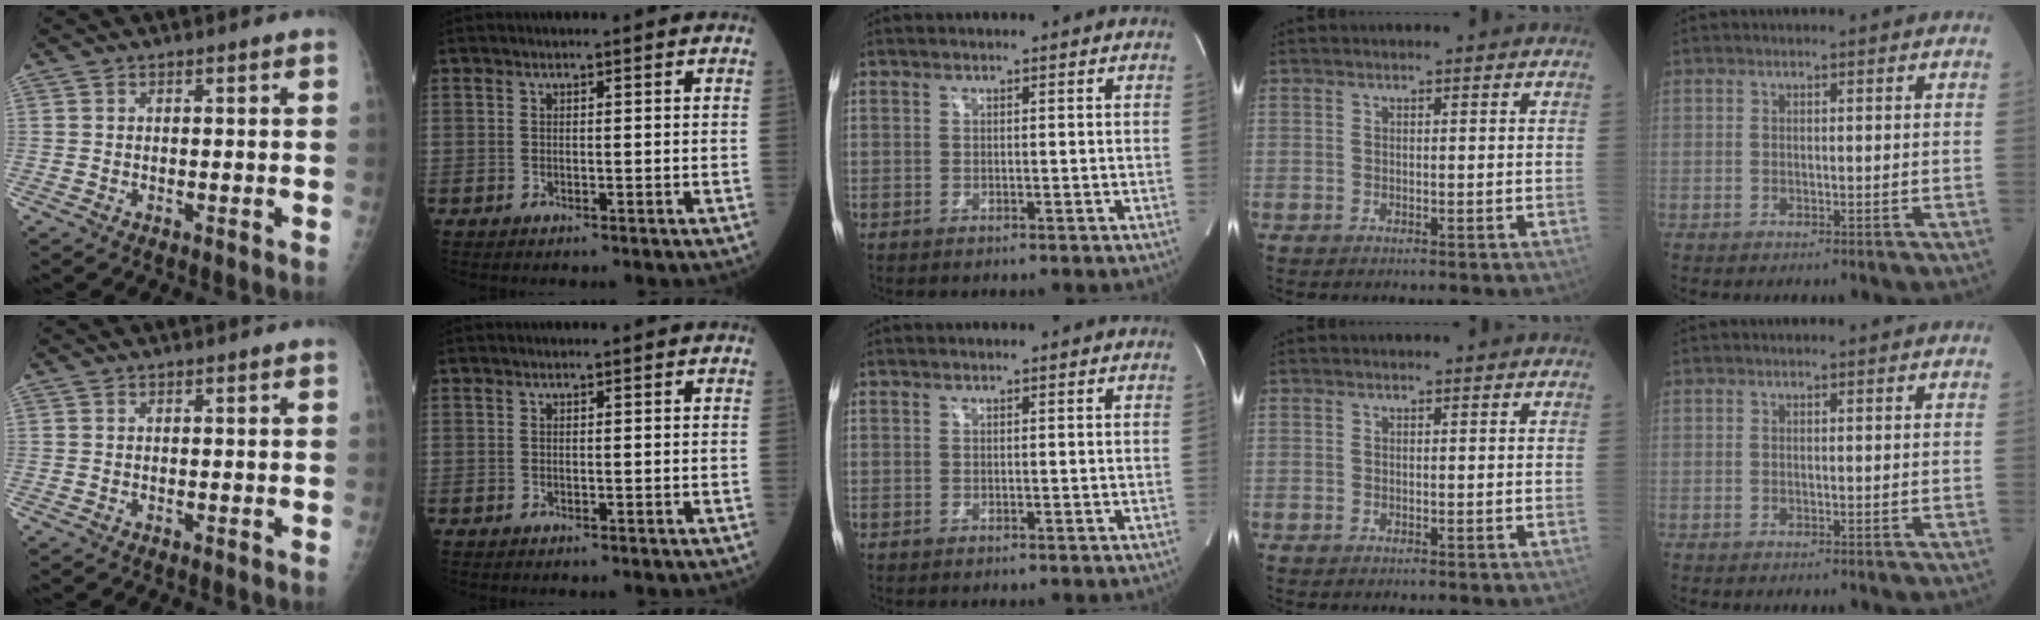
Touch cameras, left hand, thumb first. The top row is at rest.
{}